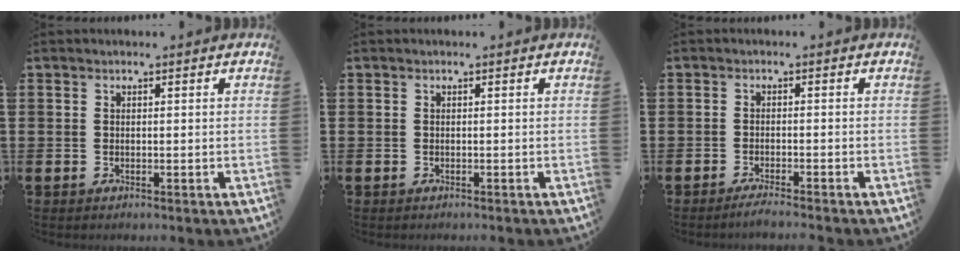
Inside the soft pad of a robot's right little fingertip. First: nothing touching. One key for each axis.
{"total": 0.0}
{"total": 1.4, "fx": -1.1, "fy": -0.1, "fz": 0.8, "tx": -0.011, "ty": 0.000, "tz": -0.022}